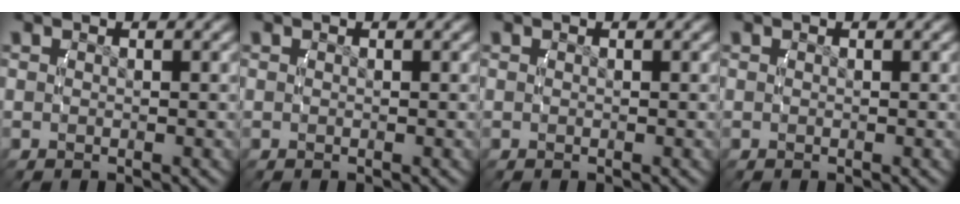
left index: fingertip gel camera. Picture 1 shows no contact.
{"total": 0.0}
{"total": 0.0}
{"total": 0.0}